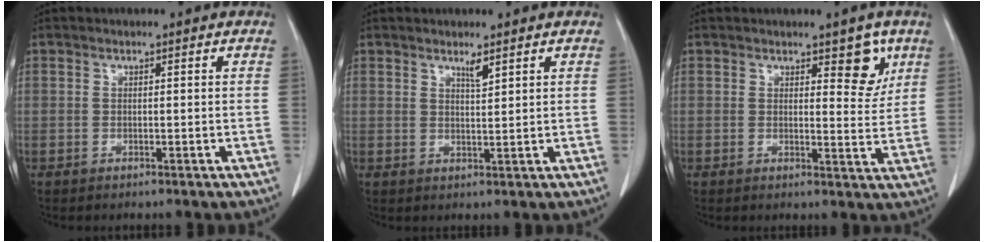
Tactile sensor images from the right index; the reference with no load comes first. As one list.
[{"total": 1.9, "force": [1.4, 0.1, 1.3], "torque": [-0.025, -0.005, 0.027]}, {"total": 4.8, "force": [2.8, 1.8, 3.5], "torque": [-0.034, -0.011, 0.033]}]